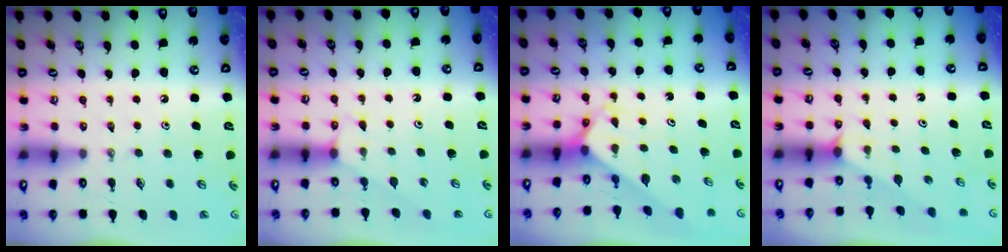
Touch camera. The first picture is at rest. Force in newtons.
{"total": 6.1, "press": 6.1, "slide": 0.5}
{"total": 2.7, "press": 2.7, "slide": 0.2}
{"total": 2.0, "press": 2.0, "slide": 0.2}